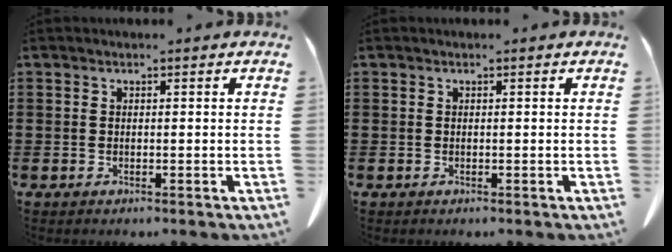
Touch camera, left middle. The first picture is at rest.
{"total": 0.0}